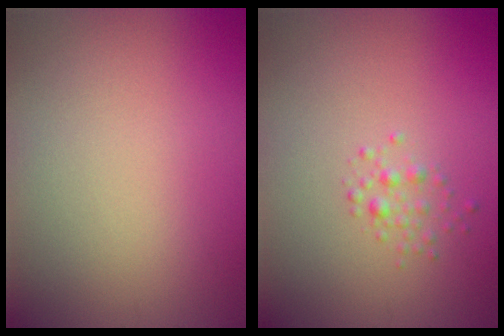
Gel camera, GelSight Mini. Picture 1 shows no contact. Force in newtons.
{"total": 1.2, "press": 1.2, "slide": 0.0}